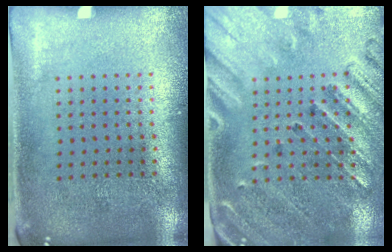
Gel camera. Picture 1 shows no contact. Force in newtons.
{"total": 2.6, "press": 2.2, "slide": 1.3}